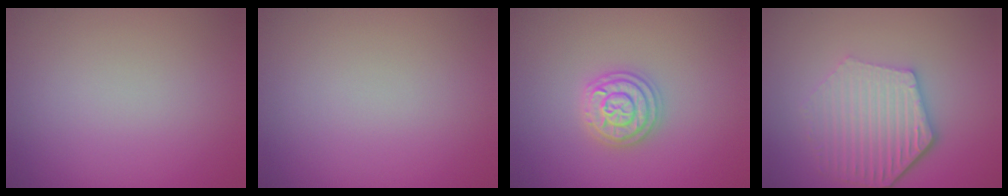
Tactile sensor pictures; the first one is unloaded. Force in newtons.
{"total": 0.0}
{"total": 3.7, "press": 3.7, "slide": 0.5}
{"total": 6.1, "press": 4.6, "slide": 4.0}